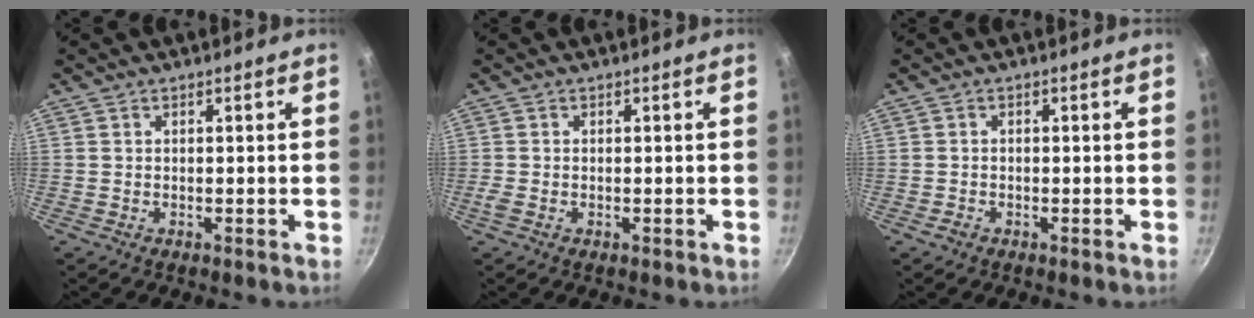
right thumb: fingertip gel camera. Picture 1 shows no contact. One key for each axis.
{"total": 1.5, "fx": -0.4, "fy": 0.8, "fz": 1.2, "tx": -0.030, "ty": 0.001, "tz": -0.010}
{"total": 1.3, "fx": -0.8, "fy": 0.9, "fz": 0.4, "tx": -0.006, "ty": 0.007, "tz": -0.014}